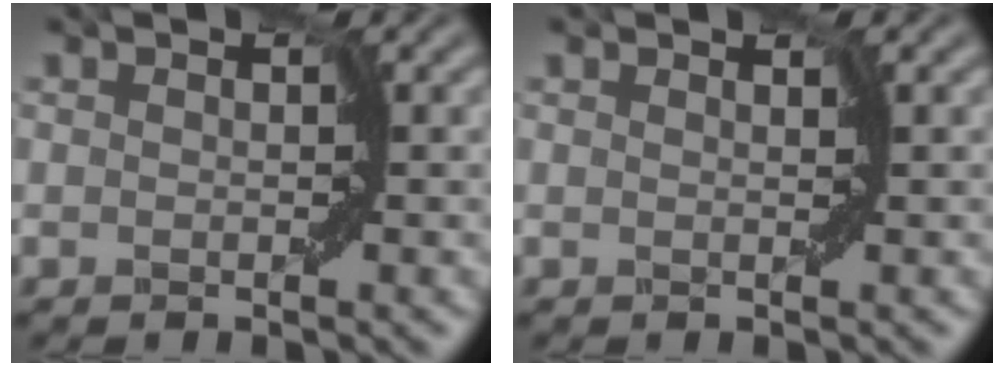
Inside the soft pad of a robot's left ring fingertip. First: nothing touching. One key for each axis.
{"total": 0.0}